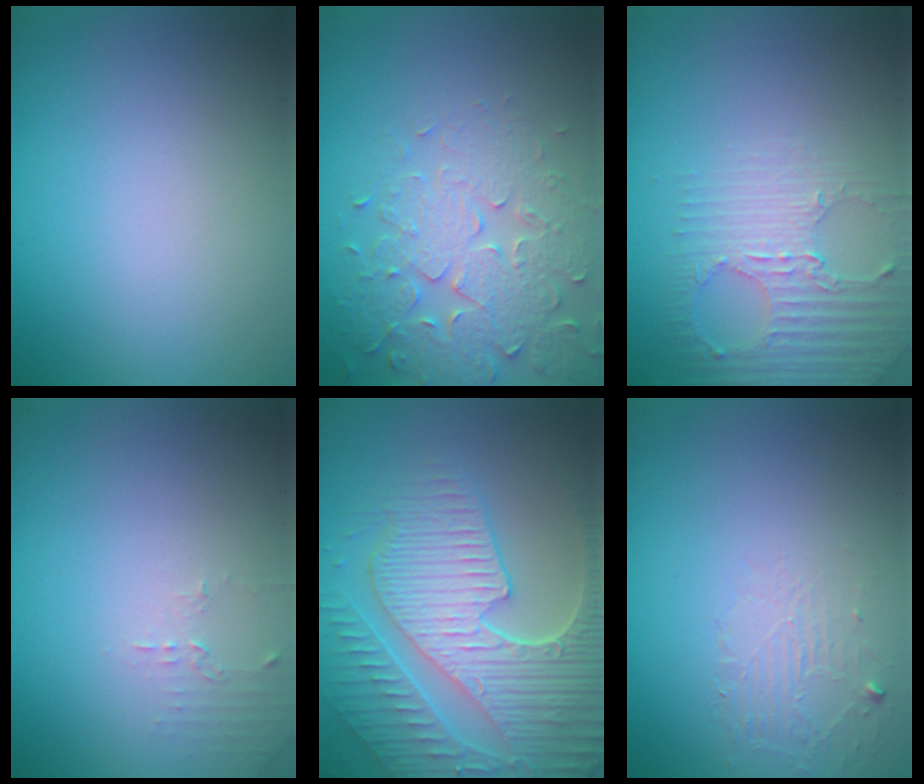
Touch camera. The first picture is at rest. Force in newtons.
{"total": 5.1, "press": 4.7, "slide": 1.9}
{"total": 2.9, "press": 2.7, "slide": 1.1}
{"total": 1.2, "press": 1.2, "slide": 0.4}
{"total": 8.8, "press": 6.4, "slide": 6.0}
{"total": 1.4, "press": 0.1, "slide": 1.4}